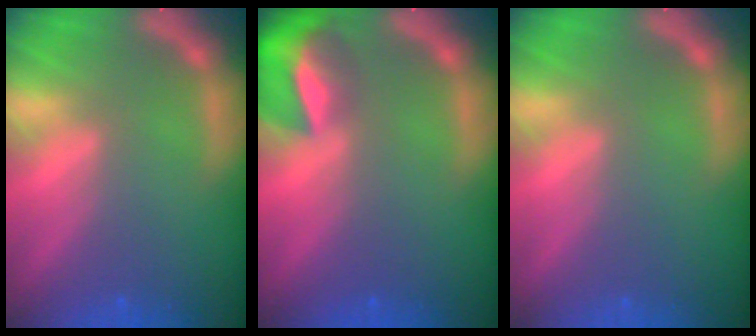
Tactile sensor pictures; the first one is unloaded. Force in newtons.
{"total": 6.9}
{"total": 0.0}